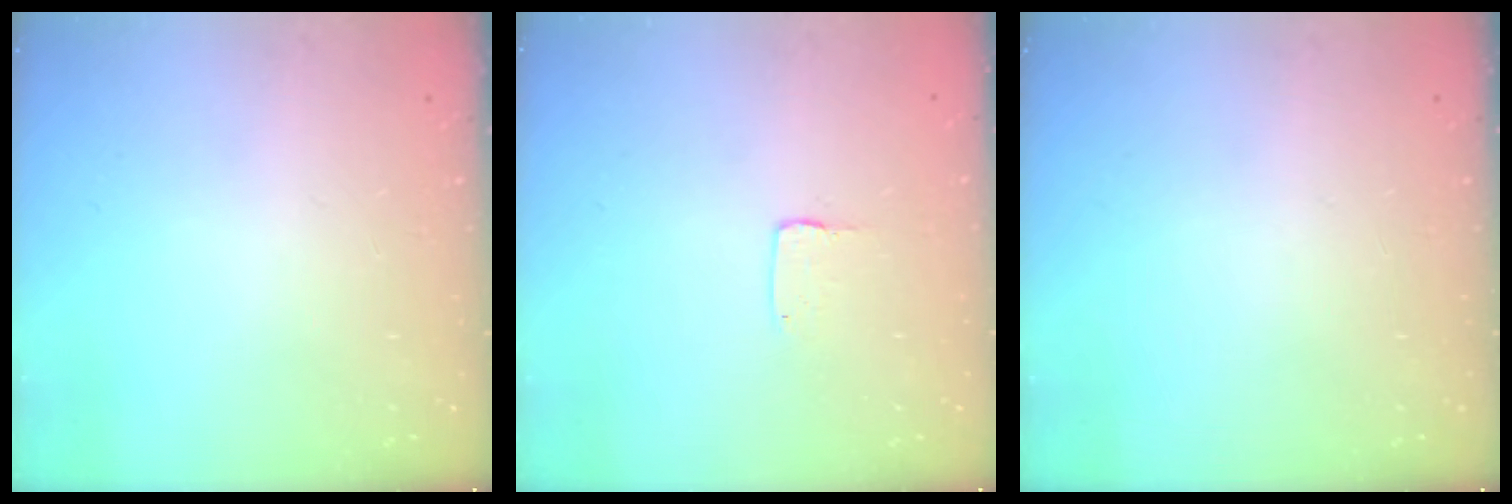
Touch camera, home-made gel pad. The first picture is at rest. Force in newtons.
{"total": 2.0, "press": 2.0, "slide": 0.2}
{"total": 0.0}